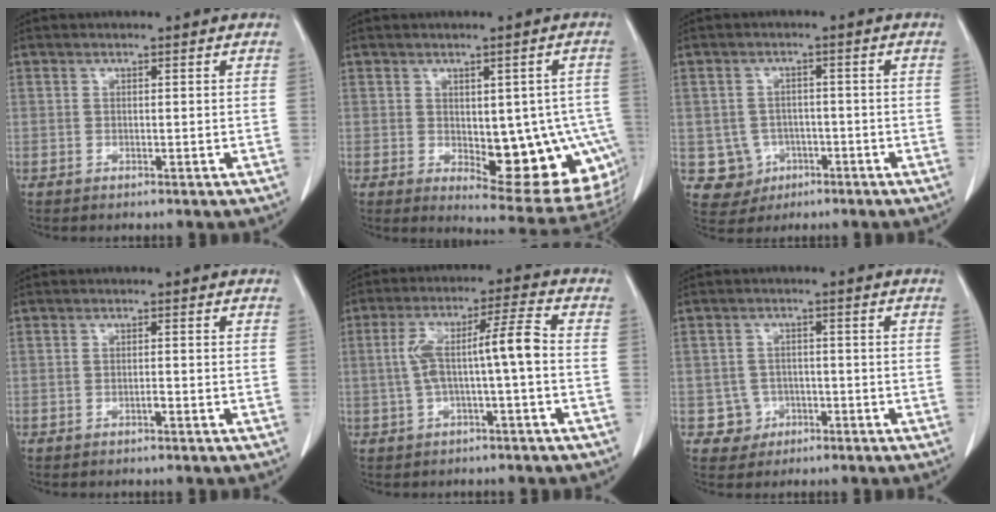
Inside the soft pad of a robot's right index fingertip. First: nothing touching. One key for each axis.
{"total": 15.6, "fx": -3.2, "fy": 6.6, "fz": 13.8, "tx": -0.112, "ty": 0.007, "tz": -0.019}
{"total": 5.2, "fx": -1.5, "fy": 4.9, "fz": 0.6, "tx": -0.008, "ty": 0.009, "tz": -0.014}
{"total": 0.6, "fx": -0.4, "fy": 0.1, "fz": 0.5, "tx": -0.010, "ty": 0.001, "tz": -0.007}
{"total": 8.3, "fx": -0.6, "fy": 0.8, "fz": 8.3, "tx": -0.158, "ty": 0.036, "tz": -0.009}
{"total": 3.5, "fx": -1.3, "fy": 3.3, "fz": -0.2, "tx": 0.014, "ty": 0.016, "tz": -0.016}